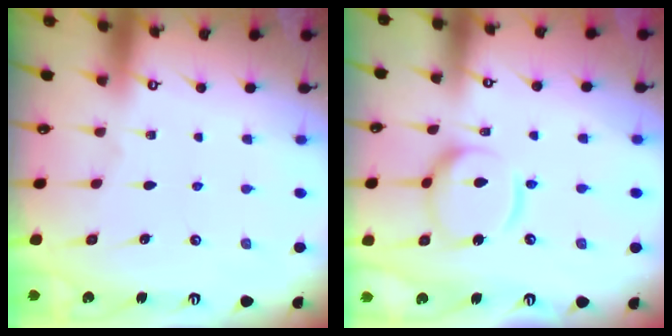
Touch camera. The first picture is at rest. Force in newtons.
{"total": 13.9, "press": 13.8, "slide": 1.4}